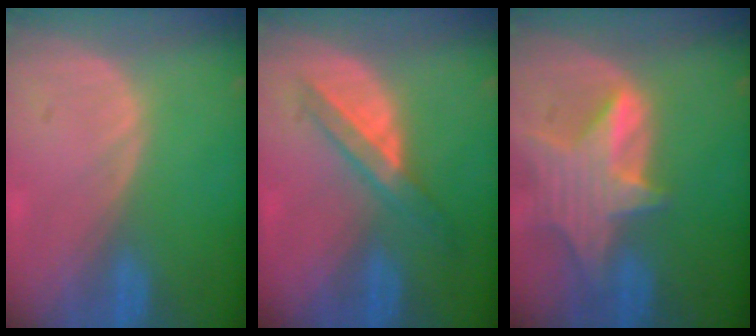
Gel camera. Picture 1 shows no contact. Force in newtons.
{"total": 5.9, "press": 5.3, "slide": 2.6}
{"total": 8.5, "press": 7.6, "slide": 3.9}